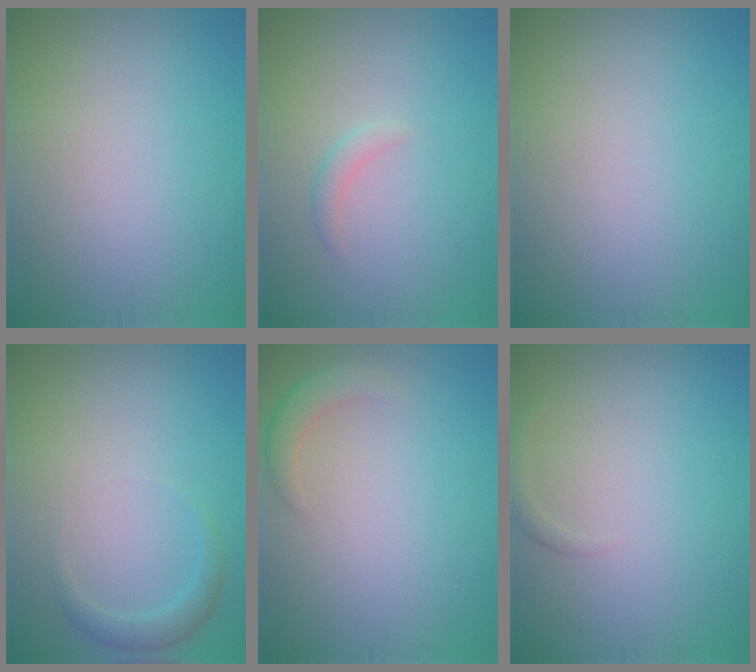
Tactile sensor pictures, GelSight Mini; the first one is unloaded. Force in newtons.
{"total": 1.0, "press": 1.0, "slide": 0.0}
{"total": 0.0}
{"total": 1.7, "press": 1.7, "slide": 0.1}
{"total": 1.8, "press": 1.8, "slide": 0.1}
{"total": 0.7, "press": 0.7, "slide": 0.0}